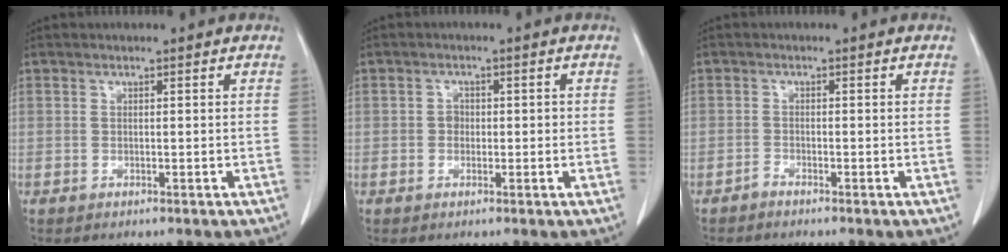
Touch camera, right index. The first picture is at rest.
{"total": 1.7, "force": [-0.2, 1.4, 0.9], "torque": [-0.011, 0.006, -0.005]}
{"total": 0.8, "force": [-0.8, -0.1, 0.2], "torque": [-0.001, 0.000, -0.015]}